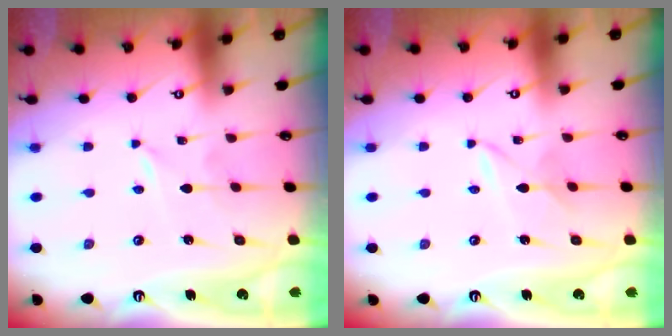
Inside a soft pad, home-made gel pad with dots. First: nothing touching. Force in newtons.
{"total": 3.0, "press": 3.0, "slide": 0.1}